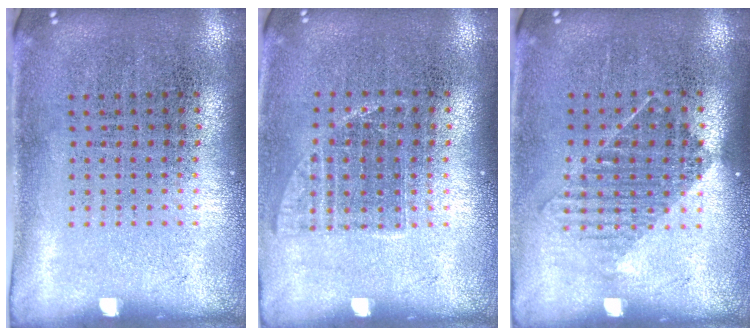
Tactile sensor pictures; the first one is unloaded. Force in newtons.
{"total": 0.8, "press": 0.8, "slide": 0.3}
{"total": 1.2, "press": 1.0, "slide": 0.7}